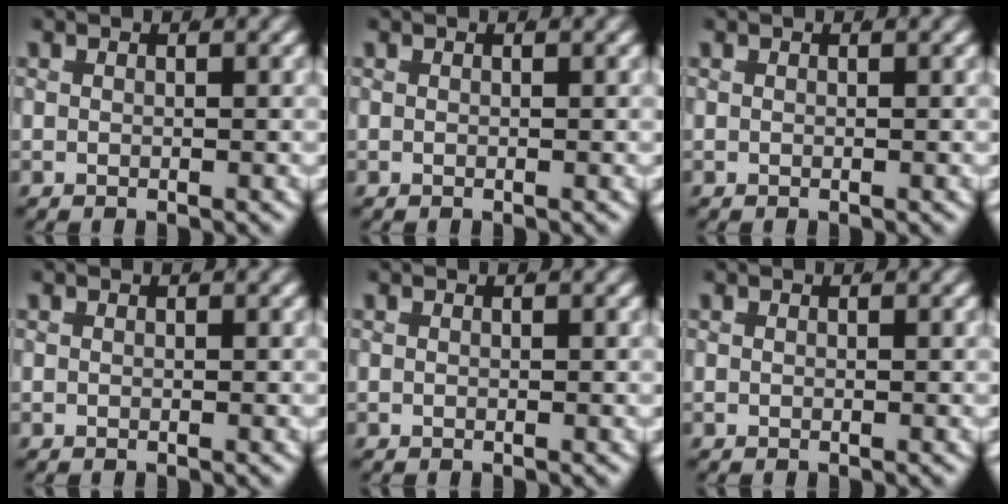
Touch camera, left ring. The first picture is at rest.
{"total": 0.0}
{"total": 0.0}
{"total": 0.0}
{"total": 0.0}
{"total": 0.0}